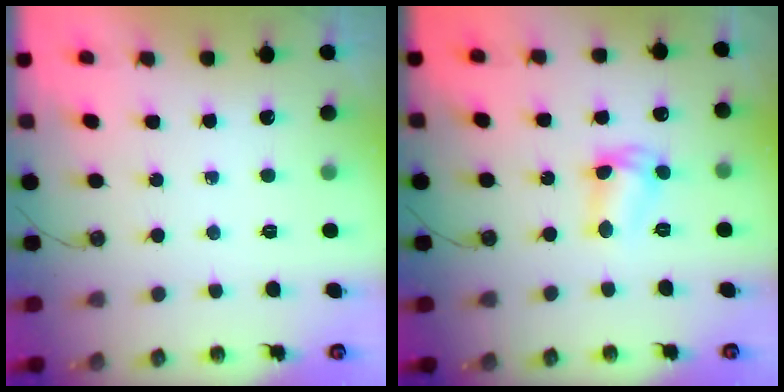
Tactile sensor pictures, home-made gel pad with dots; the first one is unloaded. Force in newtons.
{"total": 7.9, "press": 7.8, "slide": 0.6}